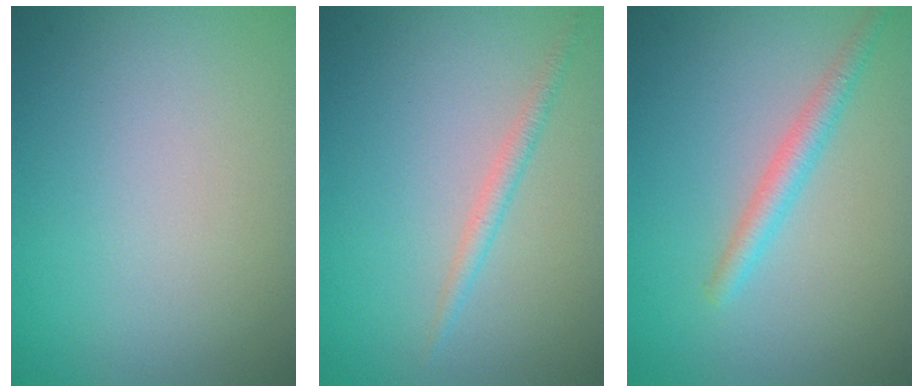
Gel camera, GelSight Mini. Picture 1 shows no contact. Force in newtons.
{"total": 1.3, "press": 1.3, "slide": 0.0}
{"total": 2.2, "press": 2.2, "slide": 0.0}